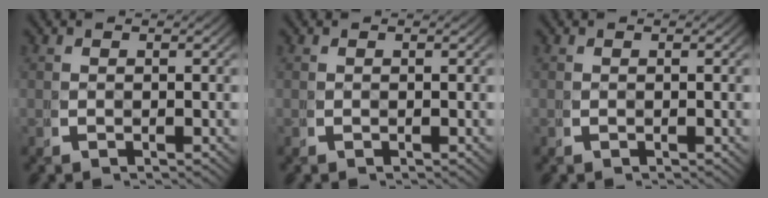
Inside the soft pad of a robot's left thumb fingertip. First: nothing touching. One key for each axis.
{"total": 0.0}
{"total": 0.0}